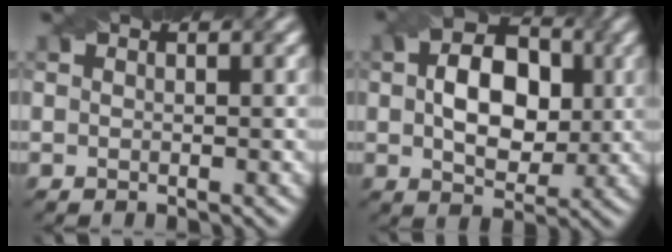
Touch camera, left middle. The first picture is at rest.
{"total": 7.5, "force": [0.8, 5.0, 5.6], "torque": [-0.094, 0.006, 0.008]}